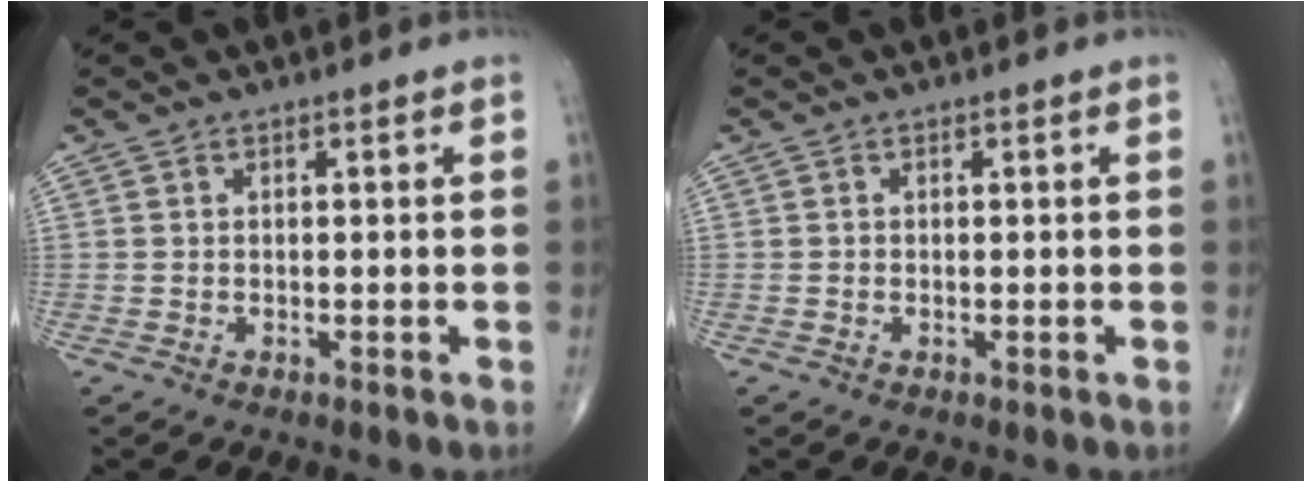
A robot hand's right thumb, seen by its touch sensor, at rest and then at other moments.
{"total": 0.0}